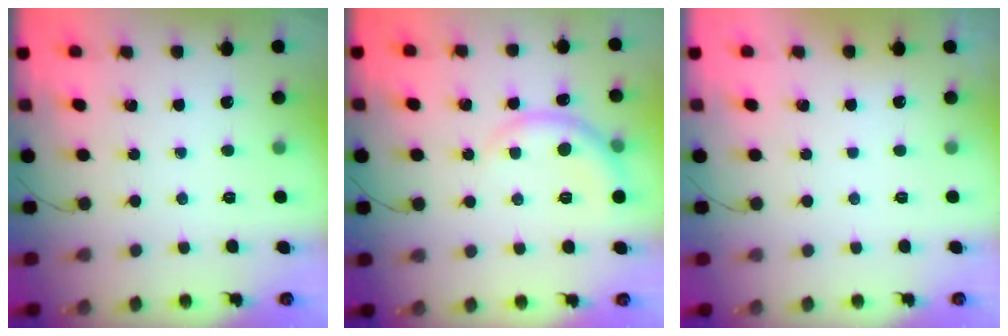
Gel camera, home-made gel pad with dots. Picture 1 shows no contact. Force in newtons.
{"total": 6.7, "press": 6.7, "slide": 0.7}
{"total": 3.0, "press": 3.0, "slide": 0.1}